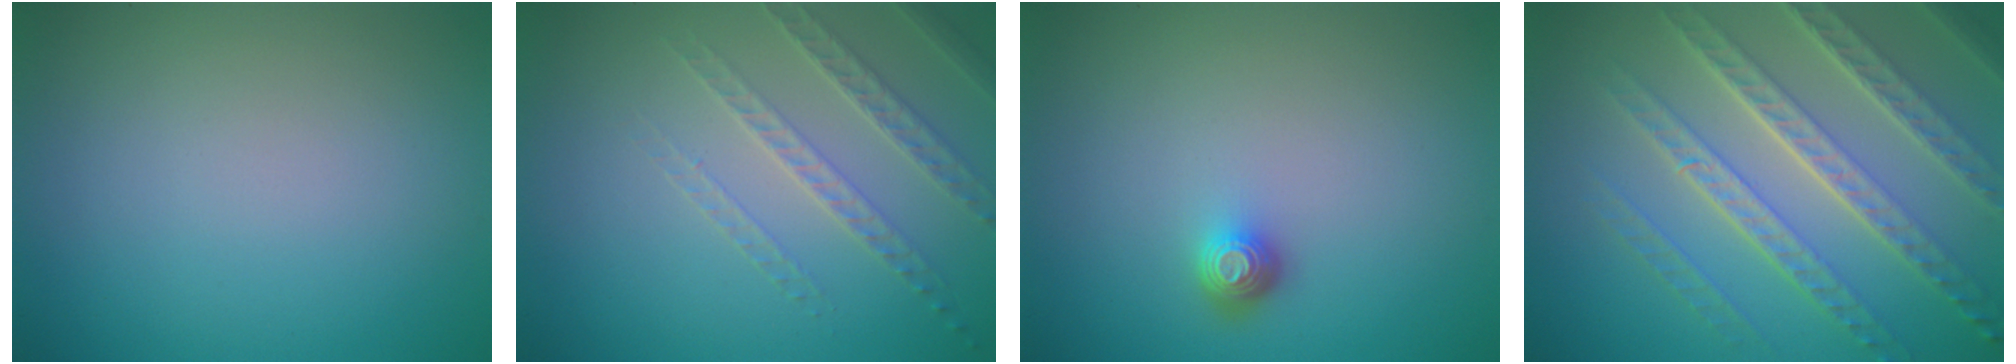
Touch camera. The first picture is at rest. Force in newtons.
{"total": 1.9, "press": 1.7, "slide": 0.8}
{"total": 1.6, "press": 1.3, "slide": 1.0}
{"total": 7.8, "press": 5.5, "slide": 5.6}